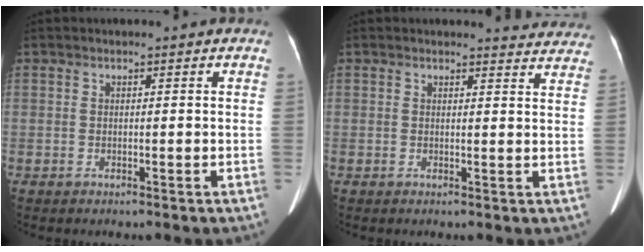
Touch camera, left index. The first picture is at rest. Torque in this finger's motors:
{"motor_torque": [0.76, -1.38, 0.00, 0.00]}